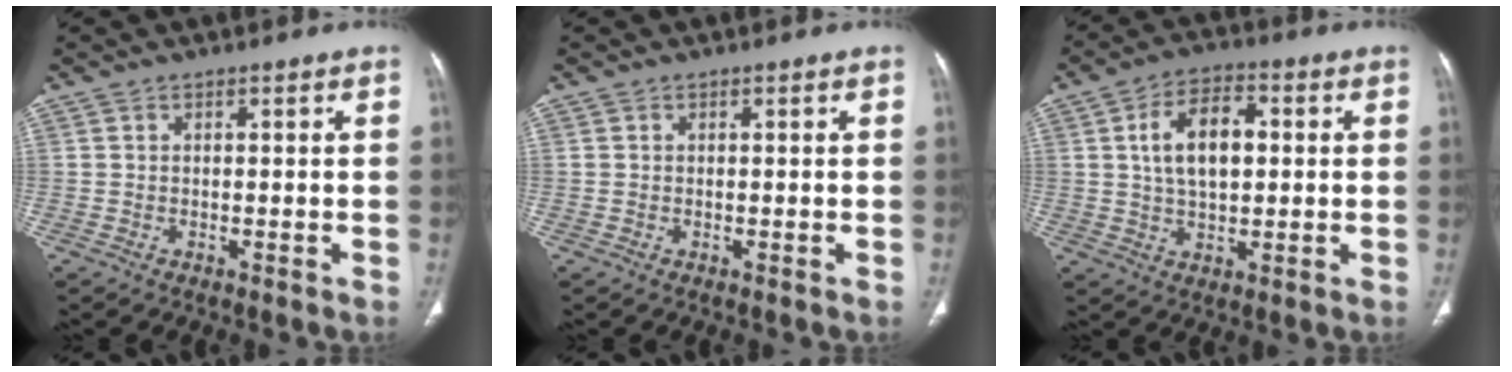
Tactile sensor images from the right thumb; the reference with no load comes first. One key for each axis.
{"total": 0.0}
{"total": 10.3, "fx": 1.6, "fy": 5.9, "fz": 8.3, "tx": -0.131, "ty": 0.010, "tz": 0.026}